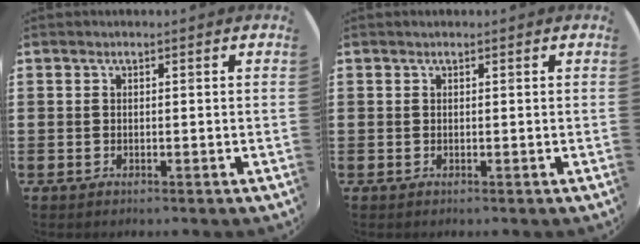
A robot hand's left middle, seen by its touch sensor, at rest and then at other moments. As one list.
[{"total": 0.0}]